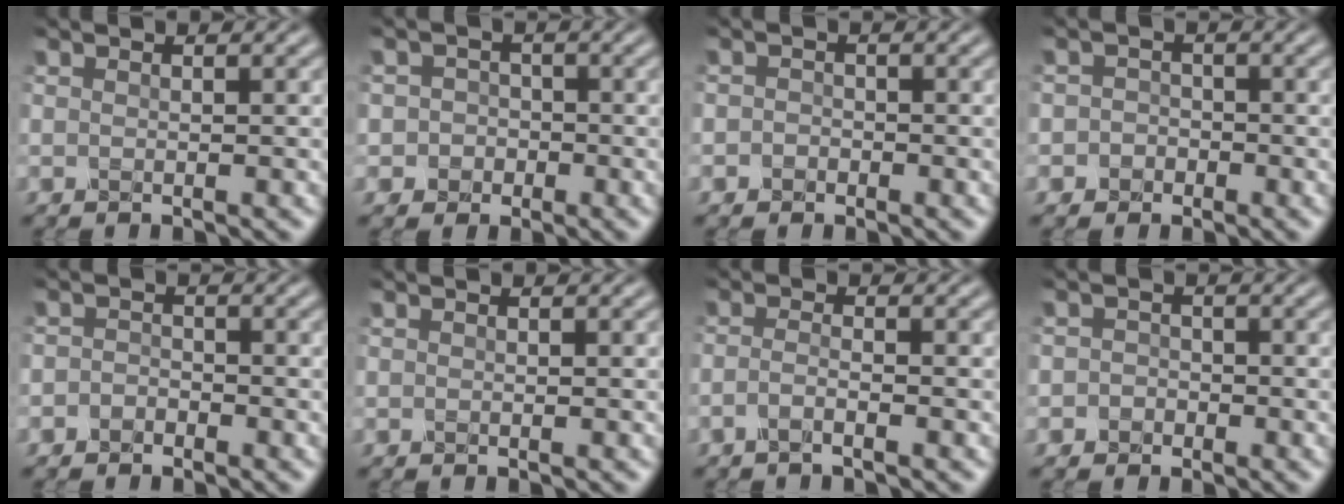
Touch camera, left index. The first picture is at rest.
{"total": 2.6, "force": [-0.7, 2.5, 0.3], "torque": [0.022, 0.004, -0.025]}
{"total": 1.0, "force": [-0.4, 0.9, 0.2], "torque": [0.004, -0.003, -0.012]}
{"total": 1.9, "force": [-0.6, 1.8, 0.3], "torque": [0.019, 0.006, -0.024]}
{"total": 1.2, "force": [-0.8, 0.8, 0.3], "torque": [-0.002, 0.004, -0.018]}
{"total": 0.0}
{"total": 1.5, "force": [-0.9, 0.4, 1.2], "torque": [-0.021, -0.002, -0.025]}
{"total": 1.5, "force": [-0.5, 1.4, 0.3], "torque": [0.017, 0.003, -0.018]}